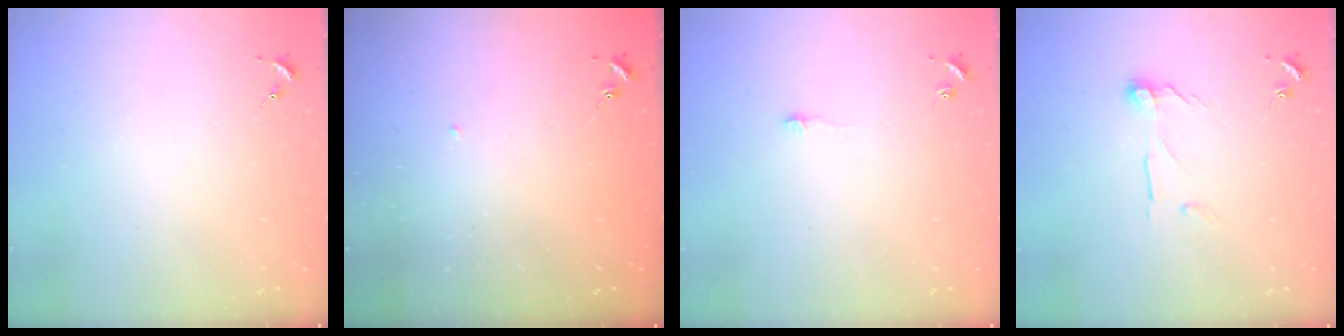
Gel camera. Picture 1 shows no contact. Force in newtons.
{"total": 1.4, "press": 1.3, "slide": 0.1}
{"total": 3.6, "press": 3.6, "slide": 0.3}
{"total": 7.0, "press": 7.0, "slide": 0.3}